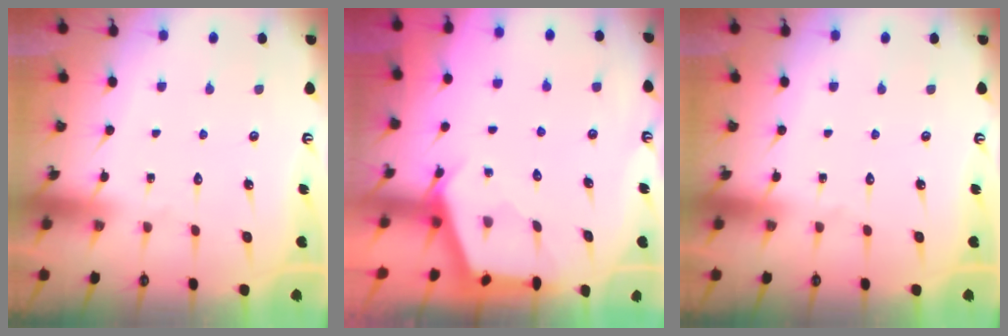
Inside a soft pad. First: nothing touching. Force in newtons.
{"total": 2.6, "press": 2.6, "slide": 0.3}
{"total": 0.0}